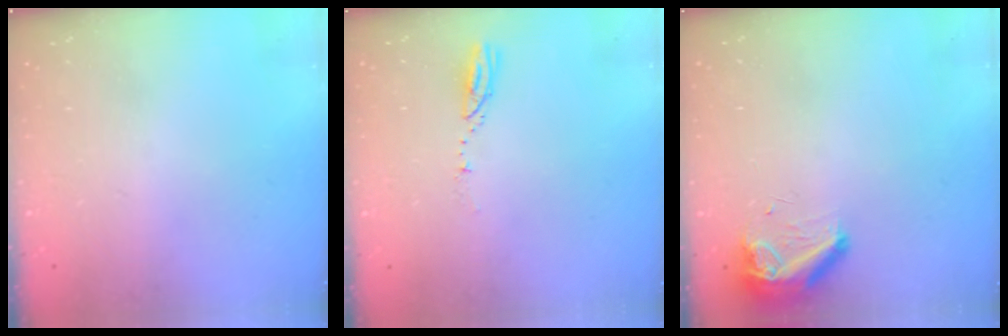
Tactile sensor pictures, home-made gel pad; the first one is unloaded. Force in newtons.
{"total": 3.1, "press": 3.1, "slide": 0.3}
{"total": 8.4, "press": 8.2, "slide": 1.9}